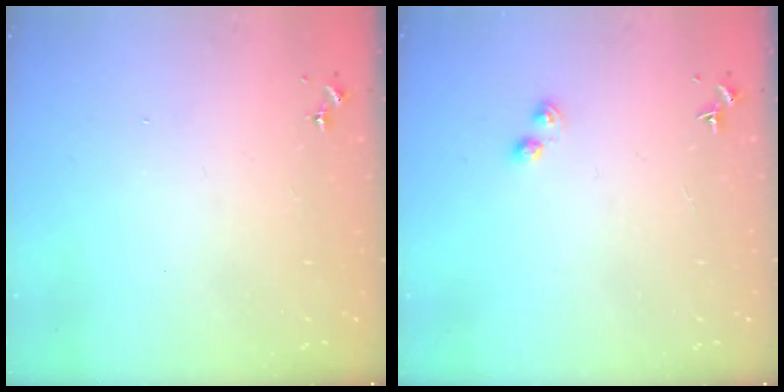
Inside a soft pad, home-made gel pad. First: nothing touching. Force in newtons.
{"total": 2.8, "press": 2.8, "slide": 0.4}